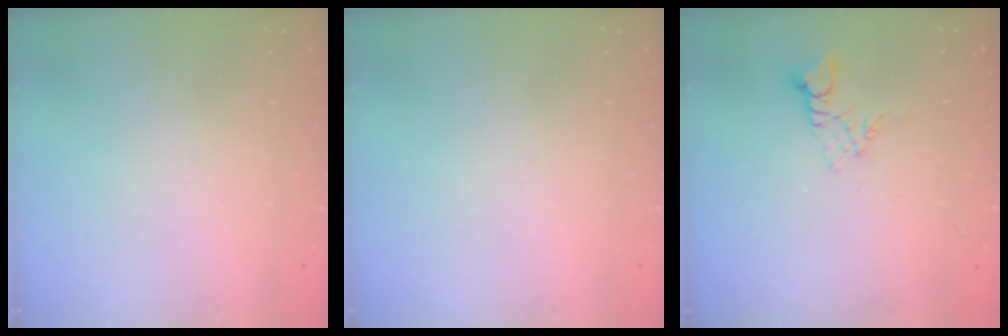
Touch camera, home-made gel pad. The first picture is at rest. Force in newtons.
{"total": 0.0}
{"total": 2.8, "press": 2.7, "slide": 0.3}